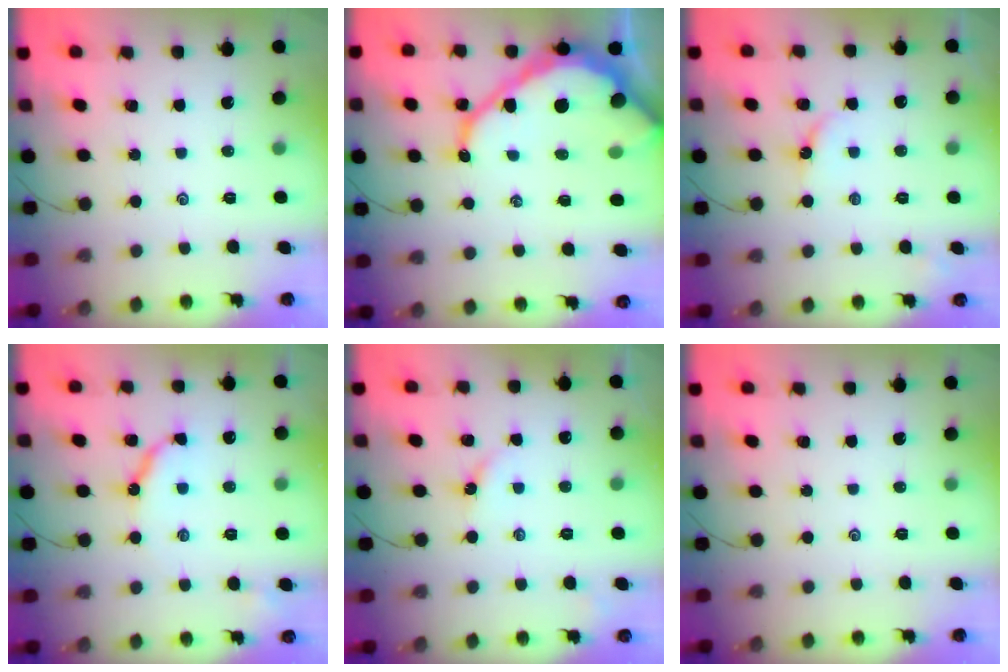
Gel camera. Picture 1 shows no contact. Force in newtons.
{"total": 18.9, "press": 18.8, "slide": 2.2}
{"total": 4.6, "press": 4.5, "slide": 0.4}
{"total": 8.5, "press": 8.5, "slide": 0.6}
{"total": 2.6, "press": 2.6, "slide": 0.3}
{"total": 0.0}